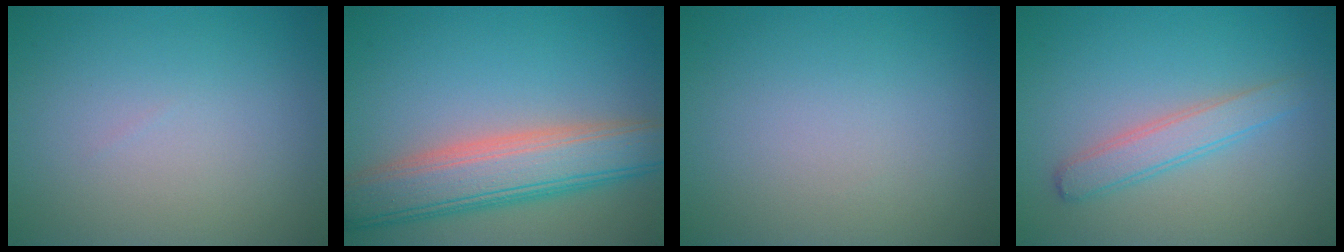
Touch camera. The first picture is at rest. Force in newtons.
{"total": 7.6, "press": 7.6, "slide": 0.4}
{"total": 0.0}
{"total": 2.5, "press": 2.5, "slide": 0.1}